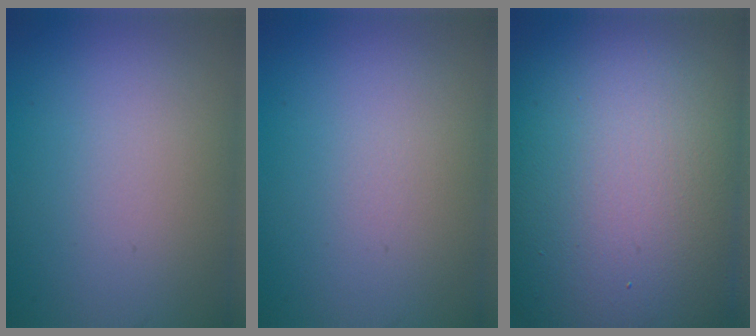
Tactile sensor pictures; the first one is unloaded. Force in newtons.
{"total": 0.0}
{"total": 21.4, "press": 21.4, "slide": 0.5}